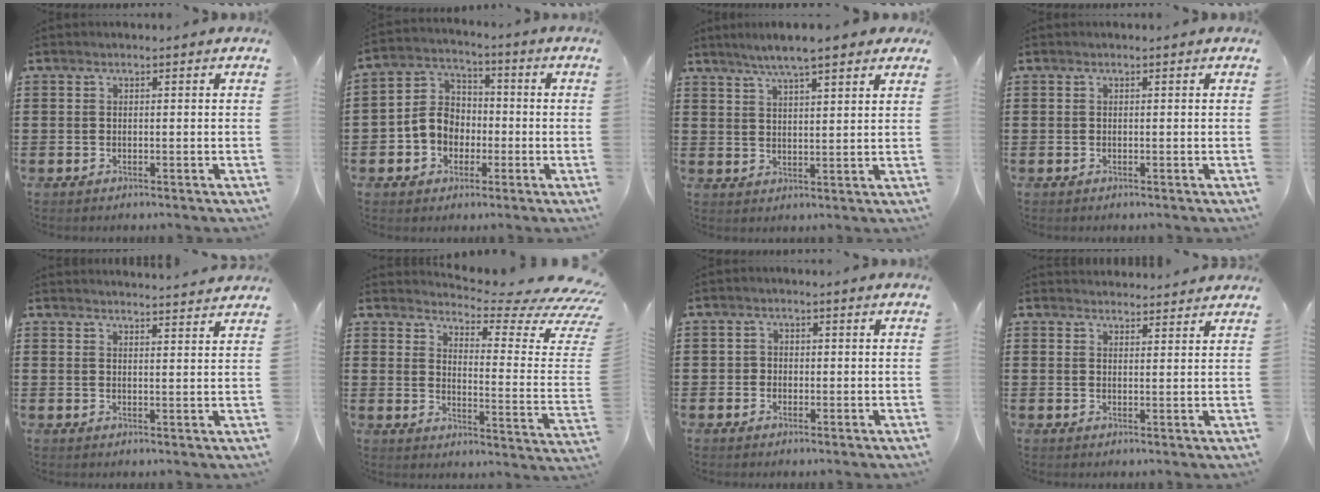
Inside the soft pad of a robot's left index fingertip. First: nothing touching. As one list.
[{"total": 6.4, "force": [-1.7, 5.6, 2.5], "torque": [-0.075, 0.017, -0.038]}, {"total": 5.8, "force": [4.7, 0.6, 3.4], "torque": [-0.078, -0.005, 0.082]}, {"total": 0.0}, {"total": 2.7, "force": [2.6, -0.5, 0.1], "torque": [-0.010, -0.014, 0.048]}, {"total": 5.8, "force": [5.0, 0.5, 3.0], "torque": [-0.052, -0.058, 0.076]}, {"total": 1.2, "force": [-0.2, 1.2, 0.2], "torque": [-0.008, 0.004, -0.006]}, {"total": 2.4, "force": [2.3, 0.2, -0.2], "torque": [-0.003, -0.007, 0.045]}]